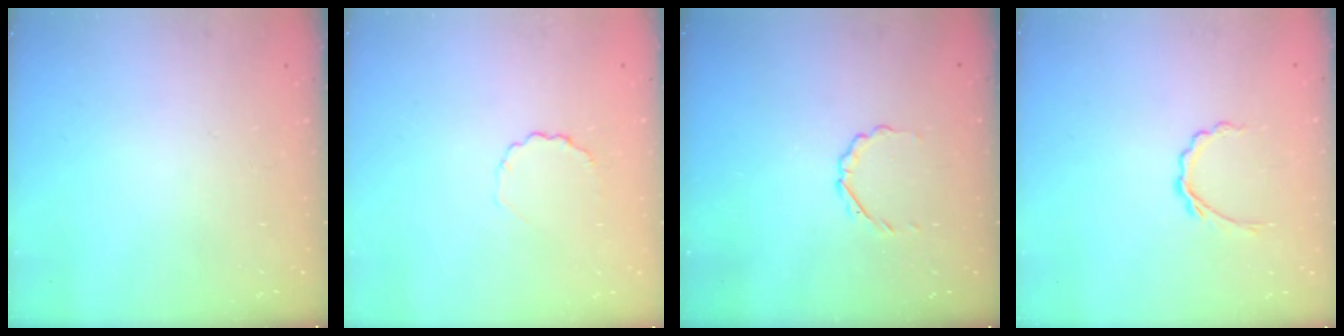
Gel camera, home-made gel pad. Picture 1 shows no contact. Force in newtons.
{"total": 2.6, "press": 2.3, "slide": 1.0}
{"total": 2.3, "press": 2.1, "slide": 0.8}
{"total": 3.9, "press": 3.7, "slide": 1.2}